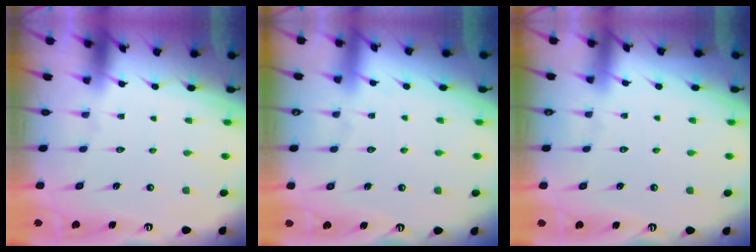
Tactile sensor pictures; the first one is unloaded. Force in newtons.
{"total": 2.7, "press": 2.7, "slide": 0.3}
{"total": 2.2, "press": 2.2, "slide": 0.3}